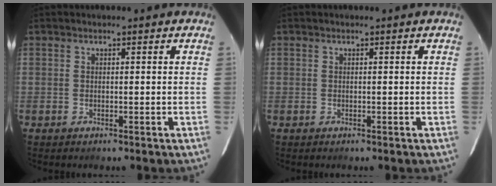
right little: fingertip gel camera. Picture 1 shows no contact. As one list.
[{"total": 0.0}]